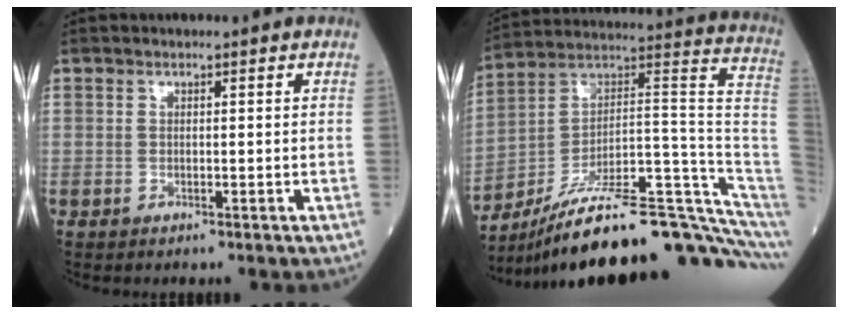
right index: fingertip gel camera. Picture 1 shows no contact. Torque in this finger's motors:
{"motor_torque": [0.33, -1.81, 1.05, 0.21]}